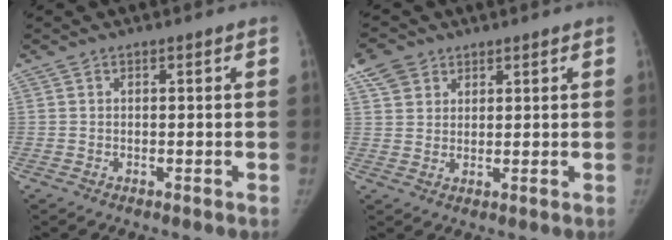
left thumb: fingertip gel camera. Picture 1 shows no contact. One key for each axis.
{"total": 5.2, "fx": 3.2, "fy": 3.7, "fz": 1.6, "tx": -0.021, "ty": -0.006, "tz": 0.064}